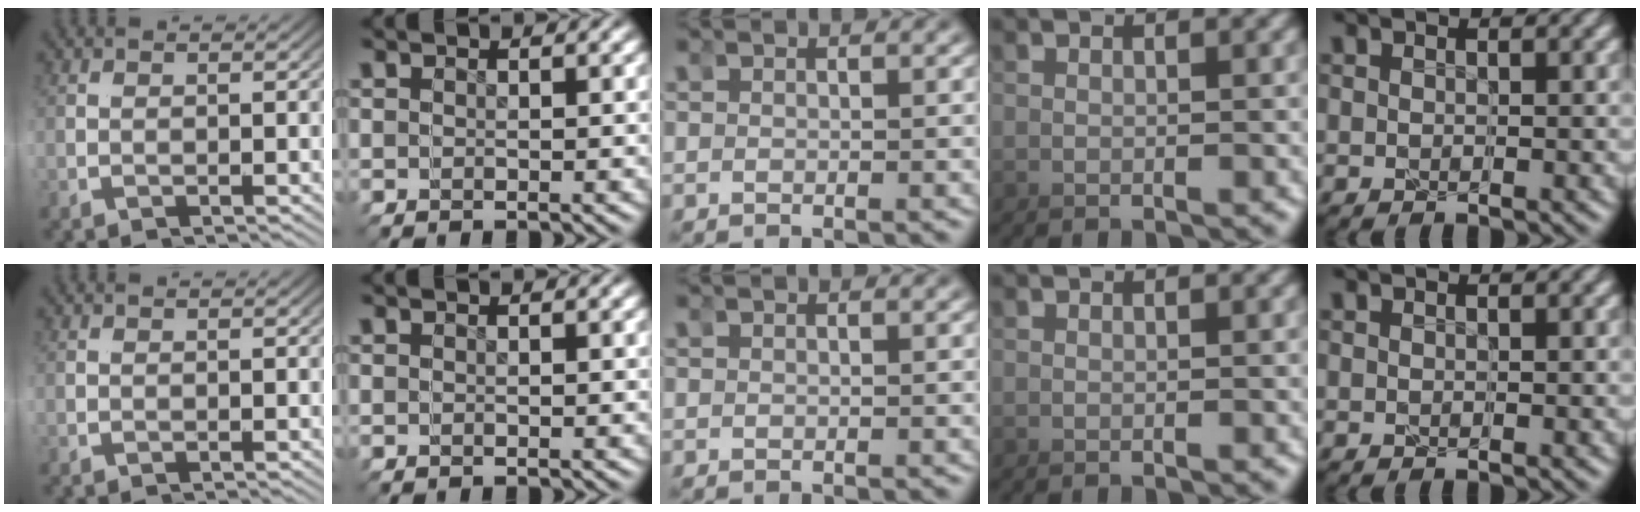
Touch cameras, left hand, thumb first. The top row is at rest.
{}